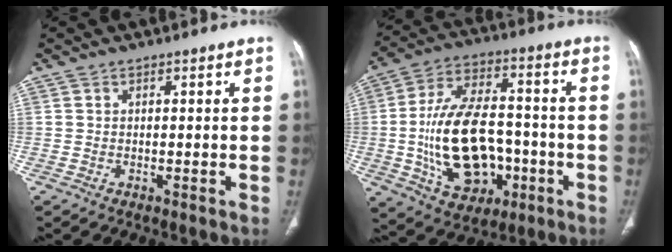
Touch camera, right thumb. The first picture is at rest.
{"total": 20.4, "force": [-4.0, 12.6, 15.4], "torque": [-0.254, 0.028, -0.053]}